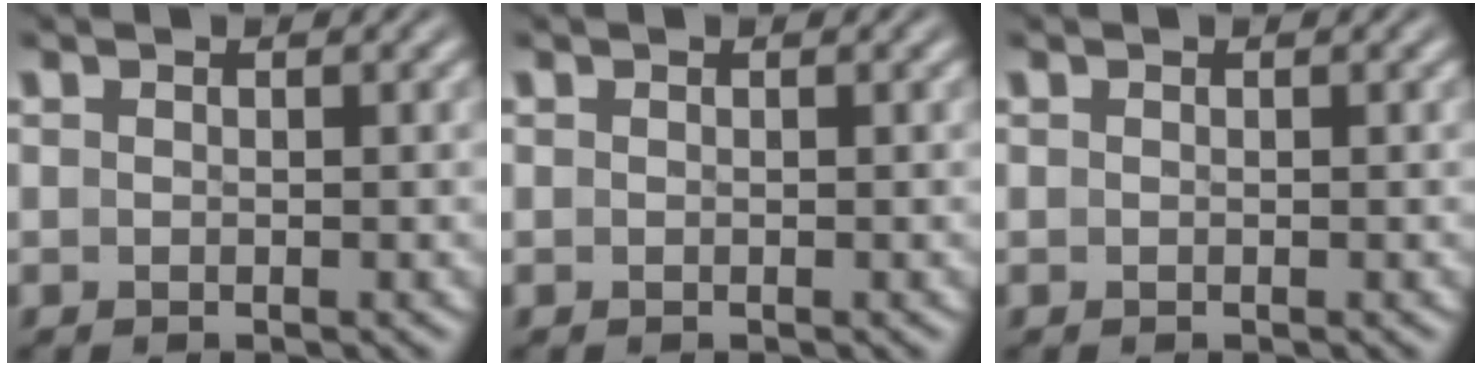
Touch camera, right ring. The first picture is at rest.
{"total": 0.0}
{"total": 0.0}